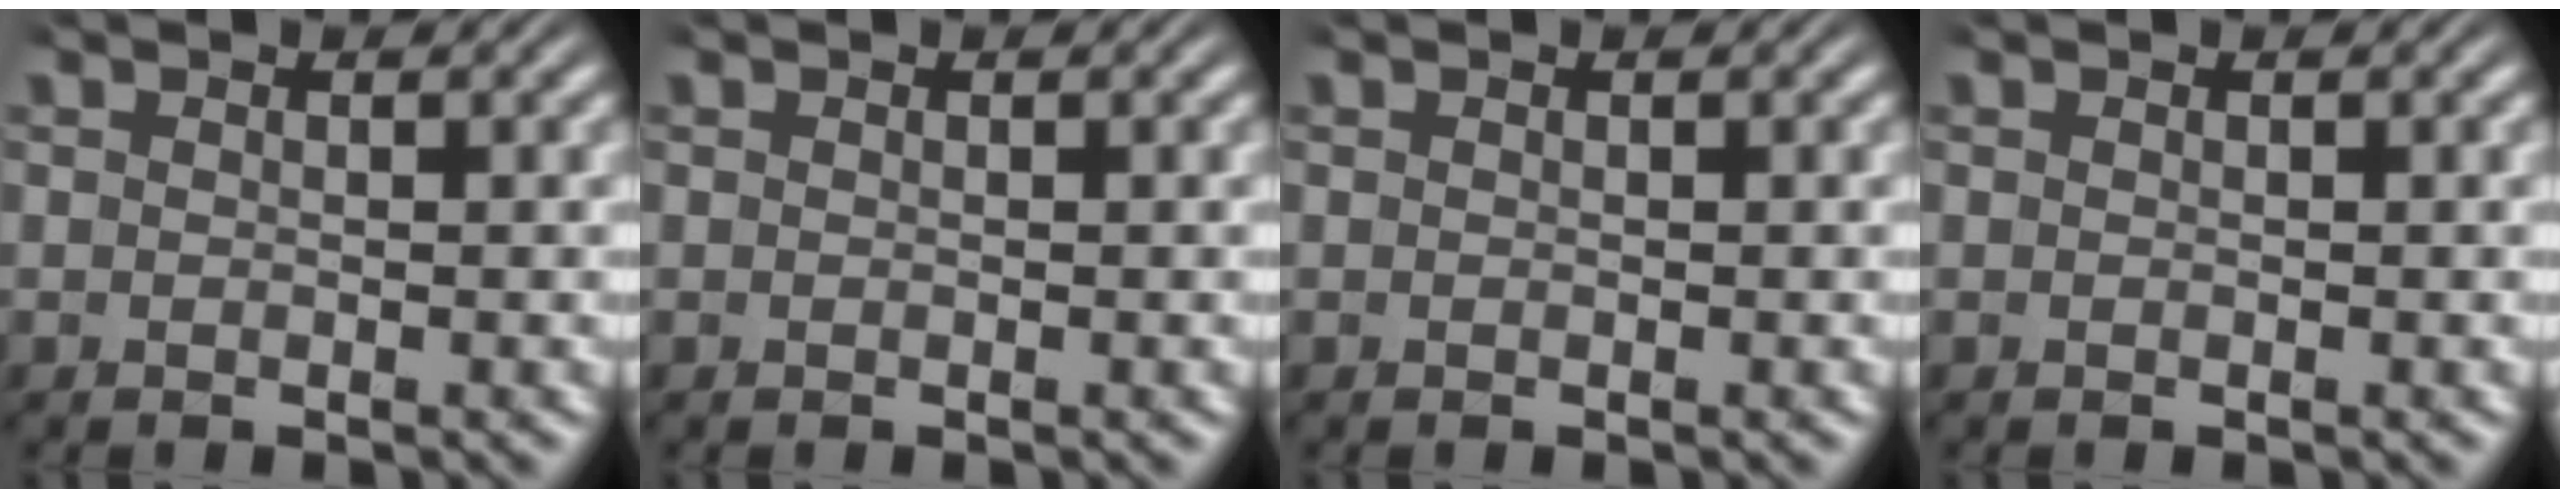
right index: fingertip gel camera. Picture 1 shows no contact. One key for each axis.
{"total": 0.0}
{"total": 0.0}
{"total": 0.0}